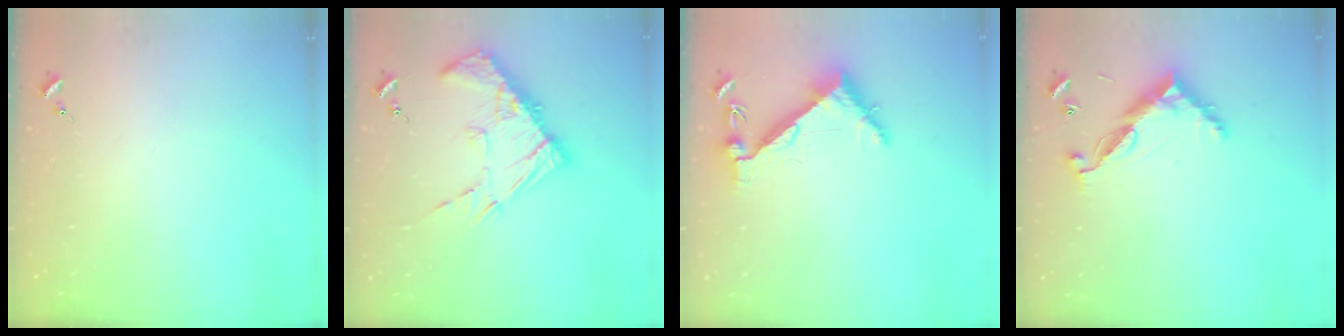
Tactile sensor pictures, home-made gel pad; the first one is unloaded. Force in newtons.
{"total": 15.9, "press": 15.8, "slide": 1.5}
{"total": 6.3, "press": 6.2, "slide": 0.7}
{"total": 9.9, "press": 9.9, "slide": 0.4}